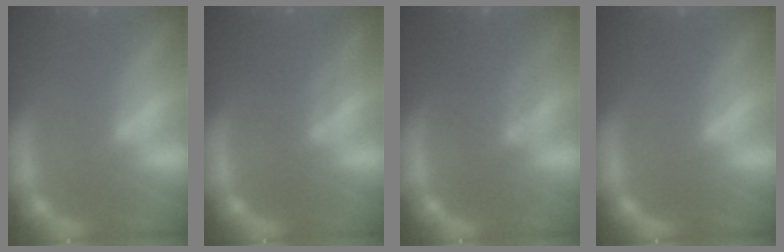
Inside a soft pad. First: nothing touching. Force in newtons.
{"total": 3.0}
{"total": 4.6}
{"total": 1.0}